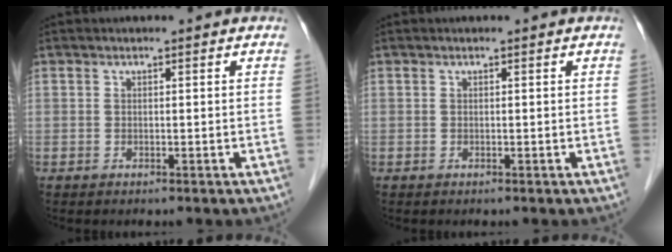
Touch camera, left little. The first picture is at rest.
{"total": 0.0}